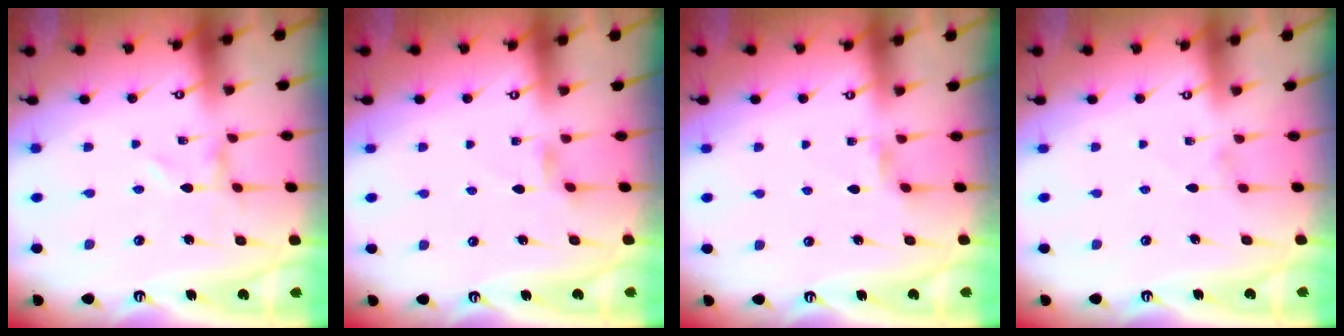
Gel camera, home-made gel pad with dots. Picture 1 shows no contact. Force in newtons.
{"total": 2.1, "press": 2.1, "slide": 0.3}
{"total": 1.7, "press": 1.7, "slide": 0.4}
{"total": 0.8, "press": 0.8, "slide": 0.3}